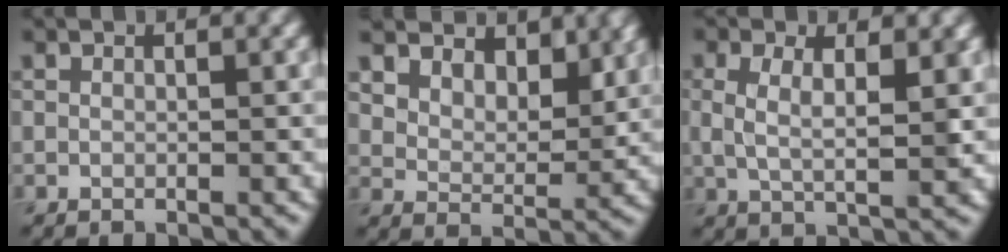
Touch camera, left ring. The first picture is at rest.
{"total": 6.6, "force": [5.0, 3.5, 2.6], "torque": [-0.055, -0.022, 0.087]}
{"total": 3.9, "force": [0.9, 1.5, 3.5], "torque": [-0.074, -0.002, 0.016]}